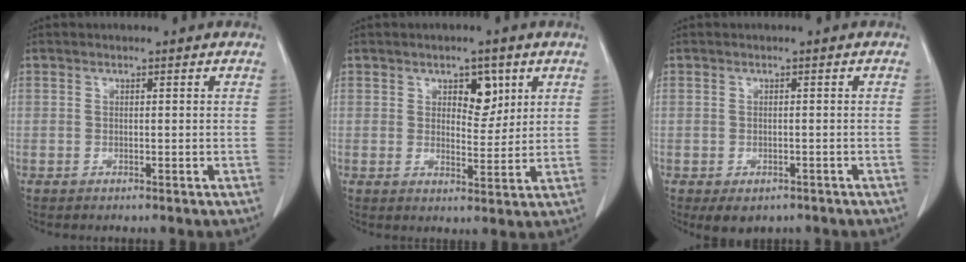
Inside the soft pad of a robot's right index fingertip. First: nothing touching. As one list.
[{"total": 4.8, "force": [2.3, 2.5, 3.4], "torque": [-0.044, 0.001, 0.035]}, {"total": 3.8, "force": [-2.6, 2.3, 1.6], "torque": [-0.015, -0.002, -0.029]}]